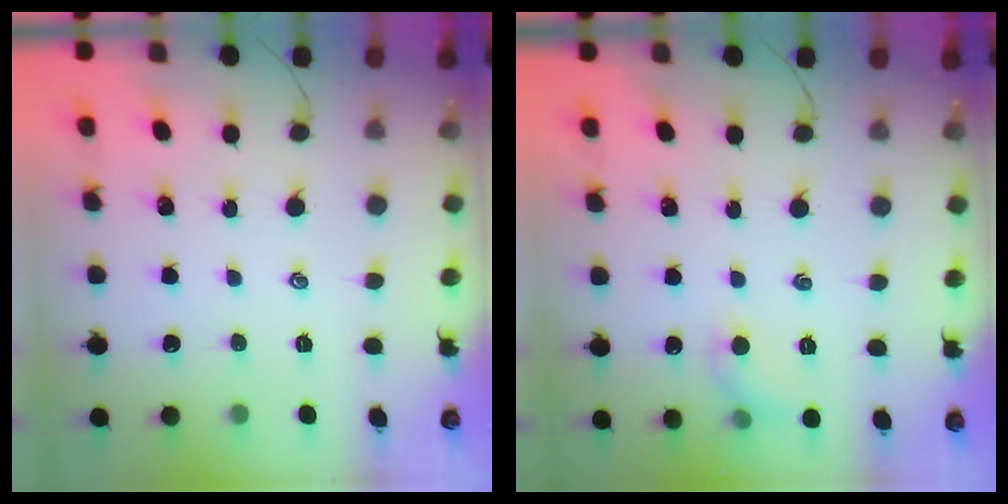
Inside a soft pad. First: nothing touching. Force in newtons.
{"total": 5.8, "press": 5.7, "slide": 1.3}